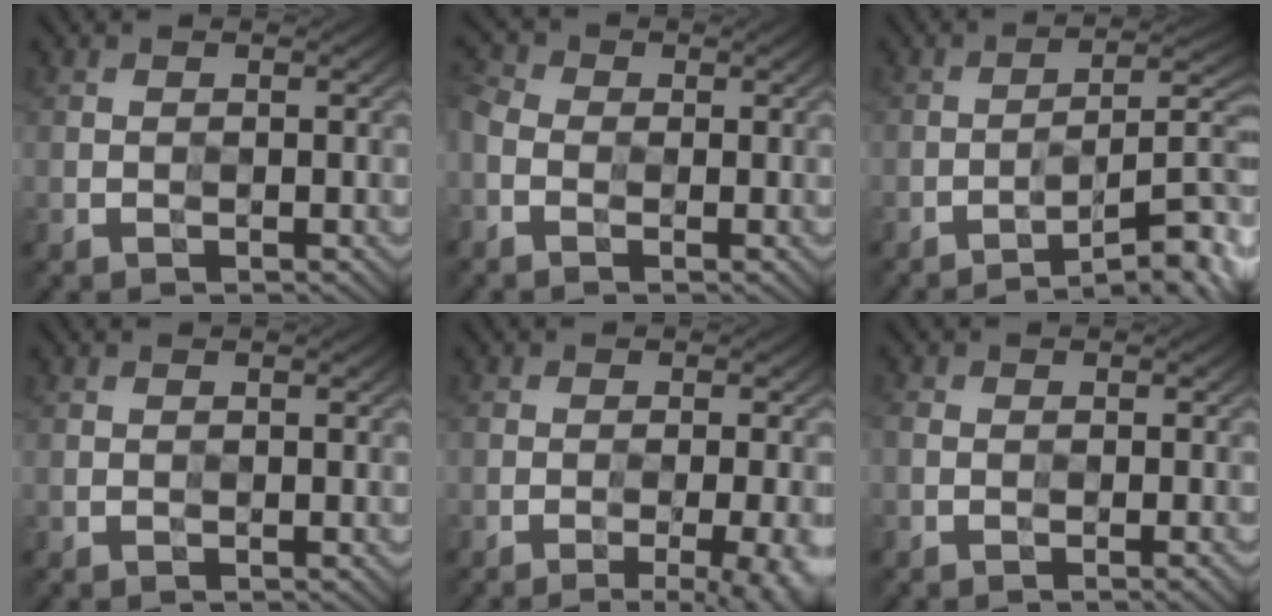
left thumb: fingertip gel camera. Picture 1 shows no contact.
{"total": 3.8, "force": [-1.8, 2.6, 2.1], "torque": [-0.054, -0.001, -0.047]}
{"total": 9.1, "force": [-5.7, 2.1, 6.8], "torque": [-0.099, 0.011, -0.083]}
{"total": 0.0}
{"total": 7.7, "force": [-3.6, 2.4, 6.3], "torque": [-0.077, 0.000, -0.039]}
{"total": 2.1, "force": [-1.3, 0.7, 1.4], "torque": [-0.027, 0.000, -0.024]}